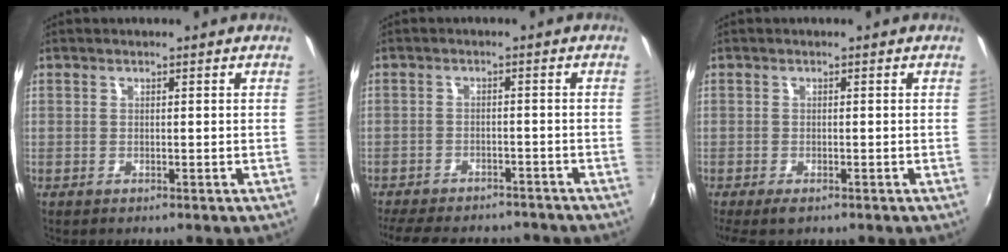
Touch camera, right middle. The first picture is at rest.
{"total": 15.1, "force": [-12.8, 5.2, 6.1], "torque": [-0.141, -0.012, -0.178]}
{"total": 3.7, "force": [-2.6, 1.2, 2.4], "torque": [-0.051, -0.018, -0.042]}